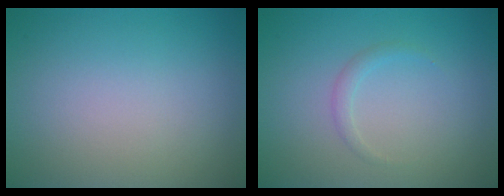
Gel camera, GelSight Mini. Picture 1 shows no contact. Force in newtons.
{"total": 0.9, "press": 0.9, "slide": 0.0}